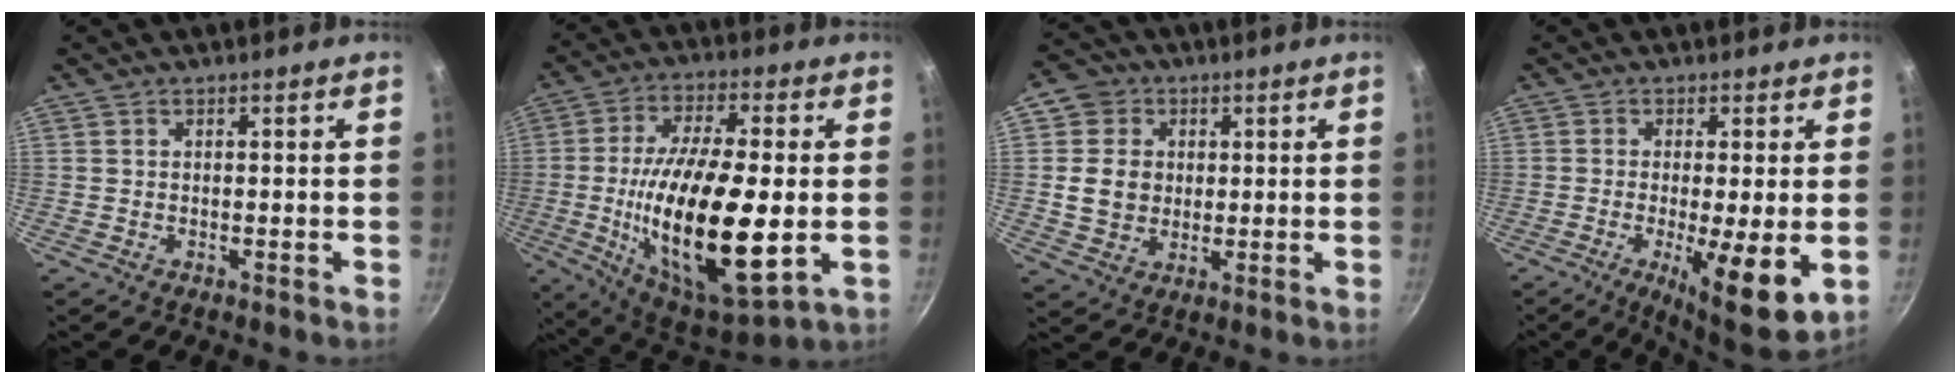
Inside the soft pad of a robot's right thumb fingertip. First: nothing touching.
{"total": 25.0, "force": [-2.8, 9.0, 23.1], "torque": [-0.418, -0.002, -0.045]}
{"total": 8.8, "force": [1.5, 8.0, 3.5], "torque": [-0.026, 0.002, 0.022]}
{"total": 11.3, "force": [-2.1, 2.4, 10.9], "torque": [-0.167, -0.014, -0.025]}